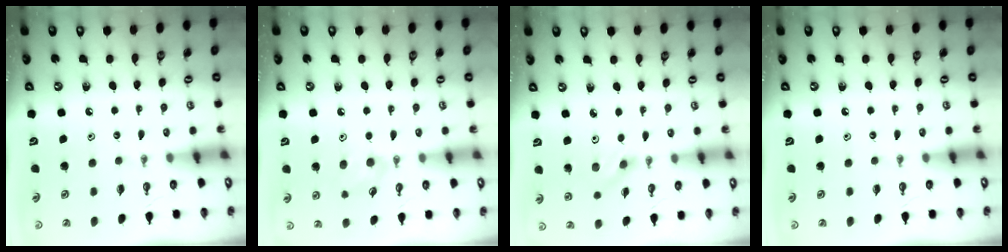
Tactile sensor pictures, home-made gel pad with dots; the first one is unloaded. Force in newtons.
{"total": 7.3, "press": 7.2, "slide": 1.2}
{"total": 2.8, "press": 2.4, "slide": 1.4}
{"total": 0.0}